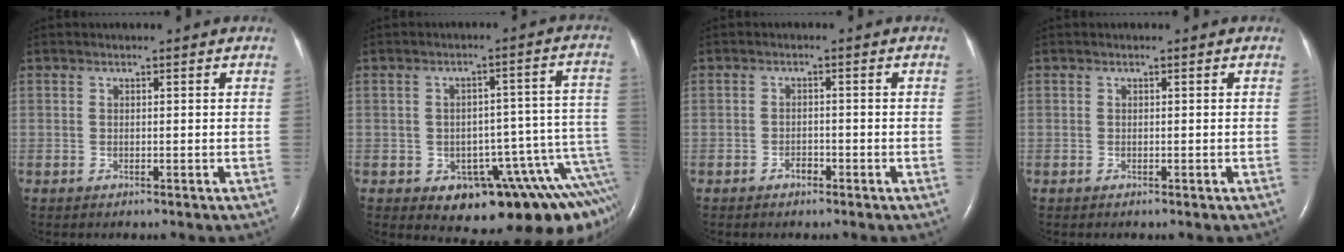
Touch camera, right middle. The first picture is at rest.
{"total": 15.0, "force": [-7.6, 4.9, 12.0], "torque": [-0.065, 0.050, -0.089]}
{"total": 1.4, "force": [-1.0, 0.8, 0.6], "torque": [-0.008, 0.004, -0.016]}
{"total": 0.0}